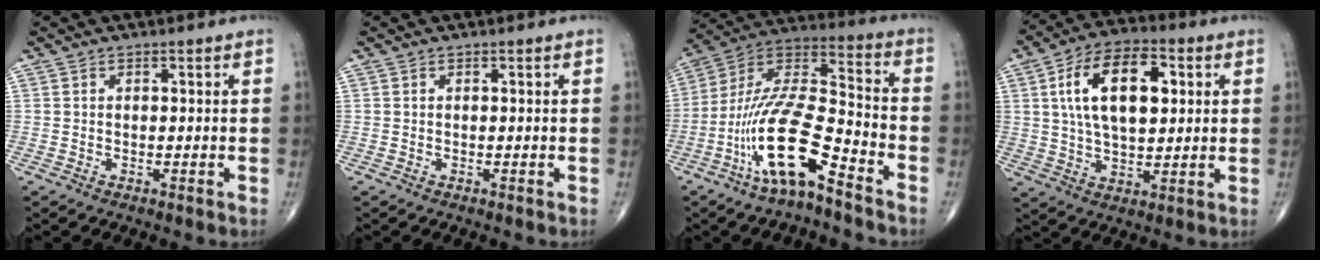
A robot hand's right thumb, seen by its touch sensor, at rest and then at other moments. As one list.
[{"total": 0.0}, {"total": 16.6, "force": [-9.1, 4.5, 13.2], "torque": [-0.264, 0.073, -0.172]}, {"total": 15.9, "force": [3.8, 8.4, 12.9], "torque": [-0.210, 0.007, 0.064]}]